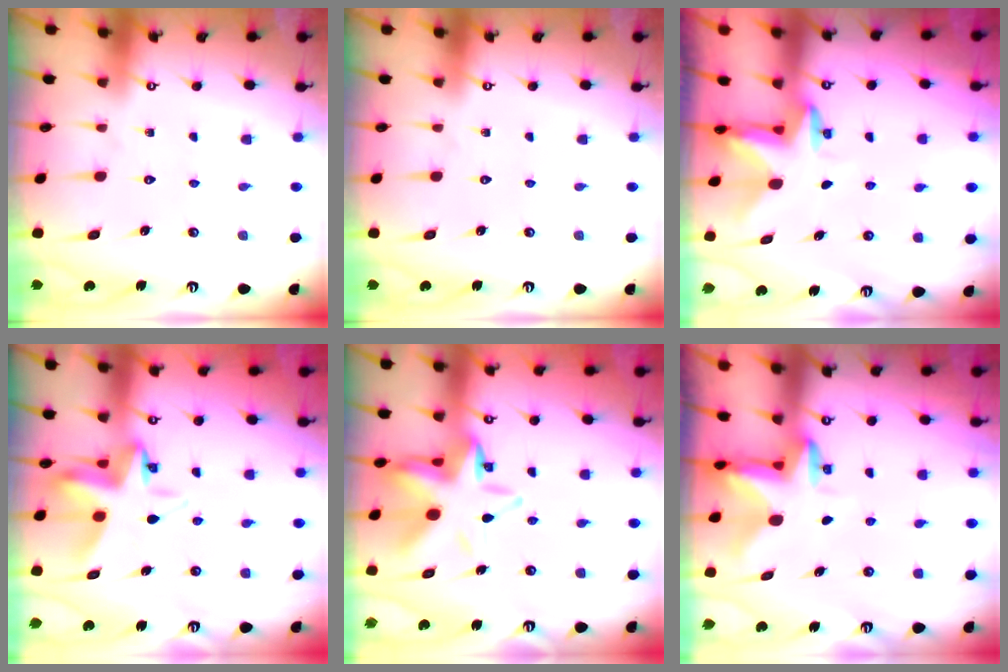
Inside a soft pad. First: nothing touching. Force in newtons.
{"total": 0.0}
{"total": 2.5, "press": 2.5, "slide": 0.4}
{"total": 7.7, "press": 7.2, "slide": 2.7}
{"total": 12.9, "press": 12.5, "slide": 3.1}
{"total": 2.6, "press": 2.5, "slide": 0.5}